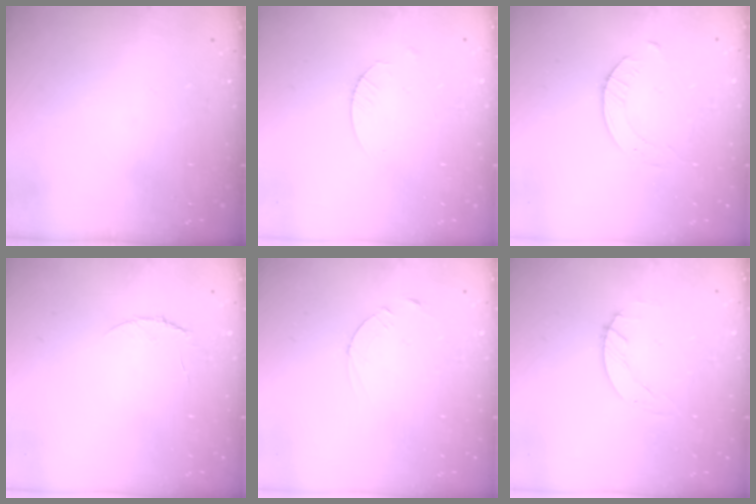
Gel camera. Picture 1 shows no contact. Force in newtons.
{"total": 2.4, "press": 2.4, "slide": 0.3}
{"total": 4.6, "press": 4.5, "slide": 0.6}
{"total": 3.7, "press": 3.6, "slide": 0.4}
{"total": 2.5, "press": 2.5, "slide": 0.3}
{"total": 1.7, "press": 1.7, "slide": 0.1}